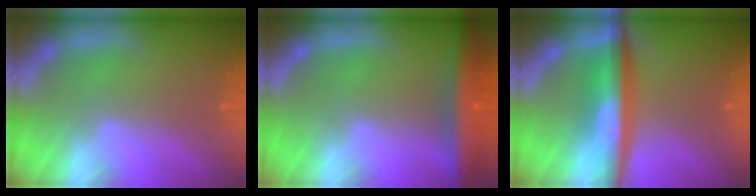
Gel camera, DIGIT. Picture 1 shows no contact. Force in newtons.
{"total": 7.4}
{"total": 6.5}